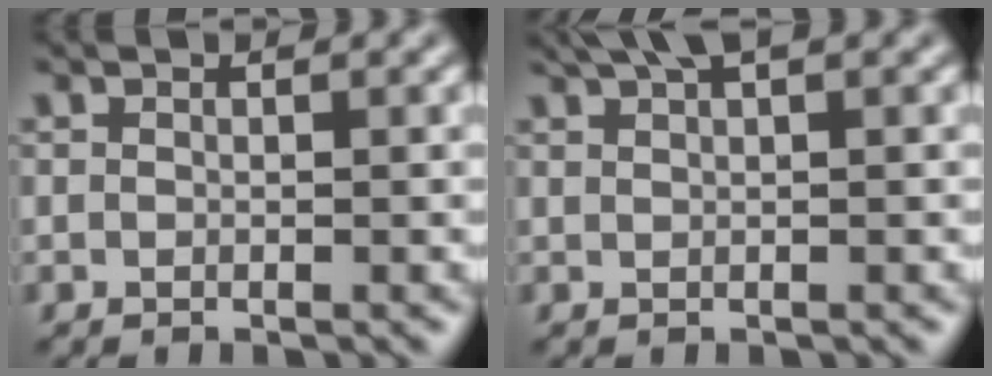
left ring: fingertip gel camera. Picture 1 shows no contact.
{"total": 2.2, "force": [1.6, 0.4, 1.5], "torque": [-0.016, 0.006, 0.029]}